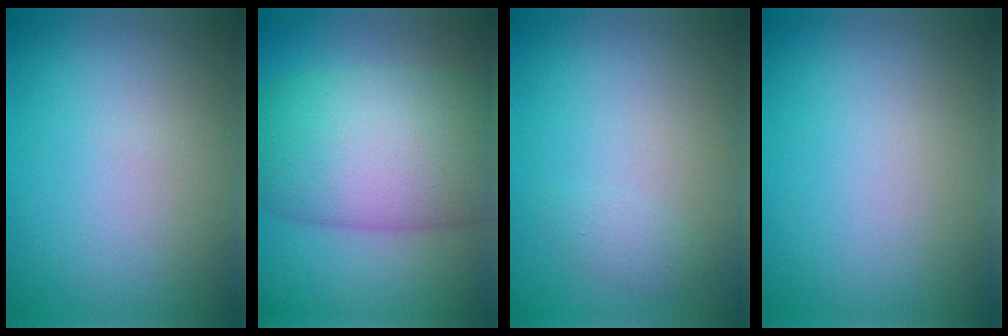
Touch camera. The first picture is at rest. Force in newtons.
{"total": 12.3, "press": 12.3, "slide": 0.6}
{"total": 1.1, "press": 1.1, "slide": 0.1}
{"total": 0.0}